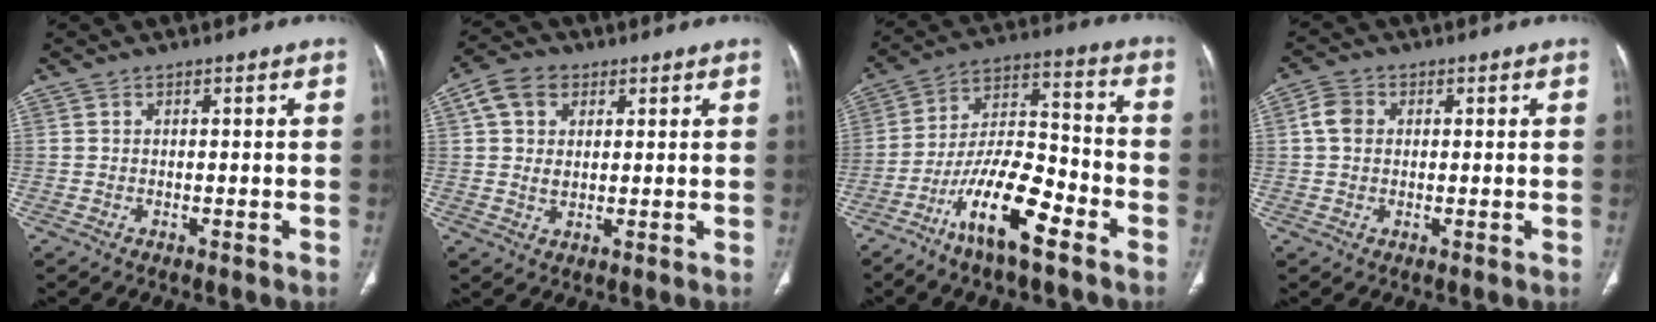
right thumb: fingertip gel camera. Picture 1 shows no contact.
{"total": 7.1, "force": [2.6, 5.2, 4.2], "torque": [-0.066, 0.002, 0.044]}
{"total": 15.2, "force": [-8.6, 4.6, 11.6], "torque": [-0.211, 0.063, -0.156]}
{"total": 4.0, "force": [0.6, 3.2, 2.2], "torque": [-0.039, 0.009, 0.008]}